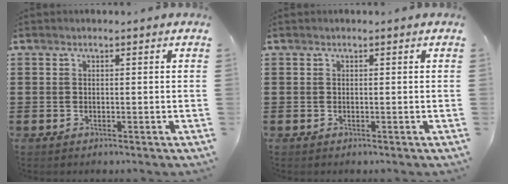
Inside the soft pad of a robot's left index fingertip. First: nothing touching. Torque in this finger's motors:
{"motor_torque": [0.00, 0.00, 0.00, 0.01]}